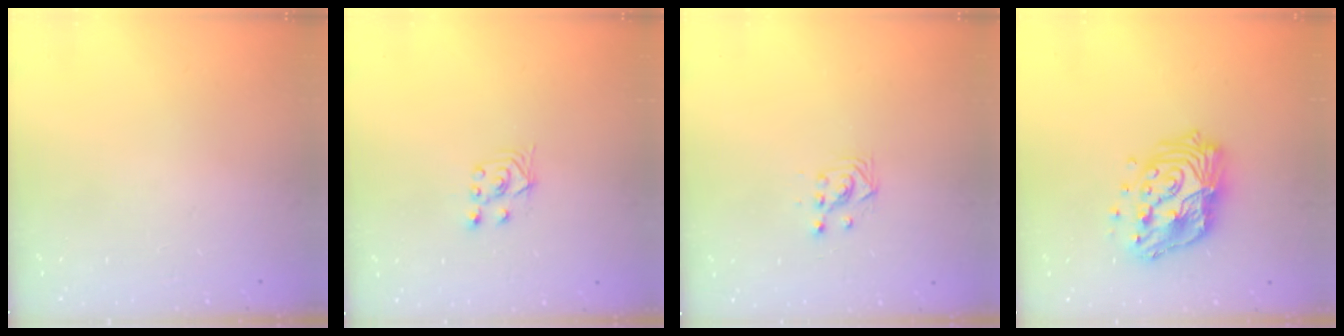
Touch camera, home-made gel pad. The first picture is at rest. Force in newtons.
{"total": 3.0, "press": 2.8, "slide": 0.9}
{"total": 2.9, "press": 2.9, "slide": 0.2}
{"total": 15.9, "press": 15.9, "slide": 1.1}